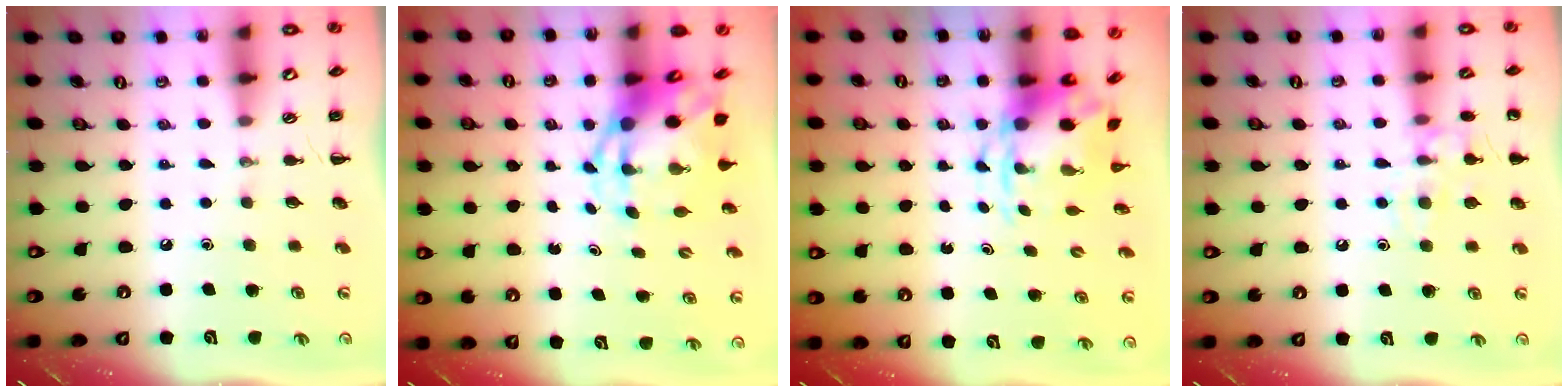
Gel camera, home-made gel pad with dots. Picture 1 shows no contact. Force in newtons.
{"total": 5.1, "press": 4.9, "slide": 1.7}
{"total": 3.8, "press": 3.7, "slide": 0.9}
{"total": 10.5, "press": 10.5, "slide": 1.0}